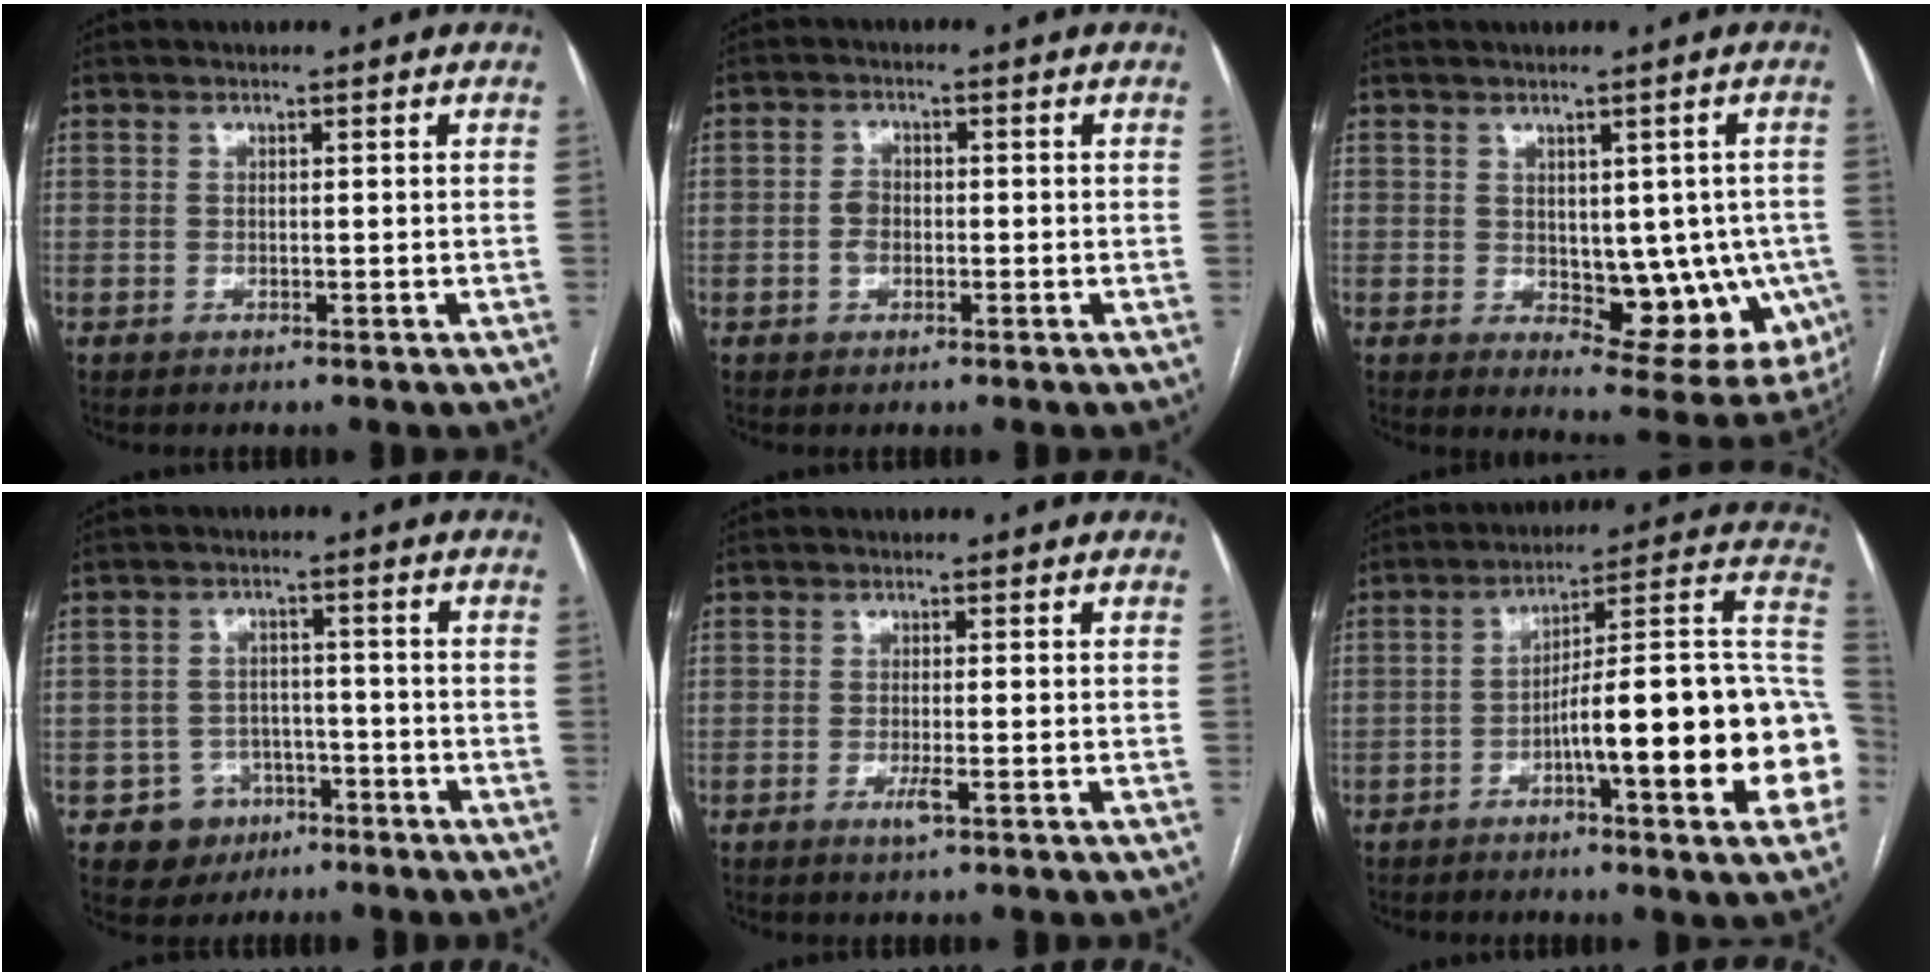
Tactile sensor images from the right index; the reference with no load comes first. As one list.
[{"total": 2.8, "force": [-0.7, 1.9, 2.0], "torque": [-0.040, 0.009, -0.016]}, {"total": 12.0, "force": [-1.3, 6.1, 10.3], "torque": [-0.103, 0.005, 0.002]}, {"total": 5.8, "force": [-2.9, 4.9, 0.5], "torque": [0.001, 0.014, -0.039]}, {"total": 2.0, "force": [-0.8, 0.0, 1.8], "torque": [-0.032, -0.005, -0.014]}, {"total": 22.7, "force": [-5.4, 2.5, 21.9], "torque": [-0.230, 0.028, -0.072]}]